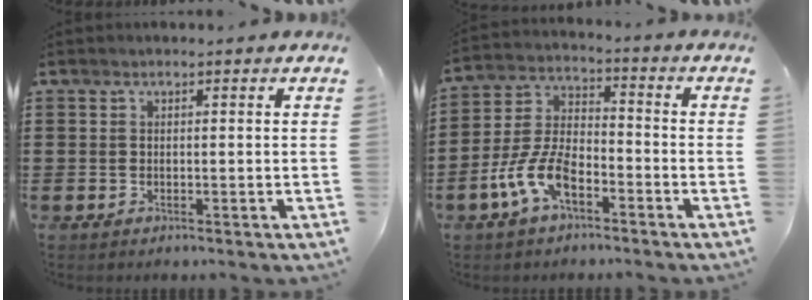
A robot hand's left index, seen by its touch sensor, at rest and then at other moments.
{"total": 8.7, "force": [-5.1, 3.8, 5.9], "torque": [-0.151, -0.004, -0.102]}